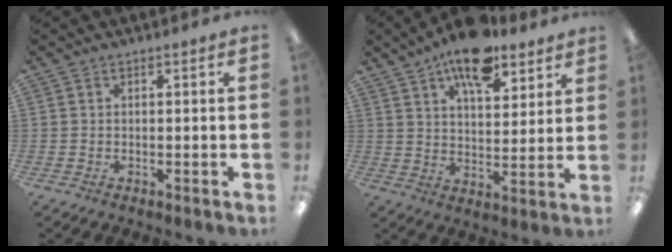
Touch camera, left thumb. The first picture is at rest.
{"total": 13.4, "force": [9.4, 5.9, 7.5], "torque": [-0.105, -0.048, 0.161]}